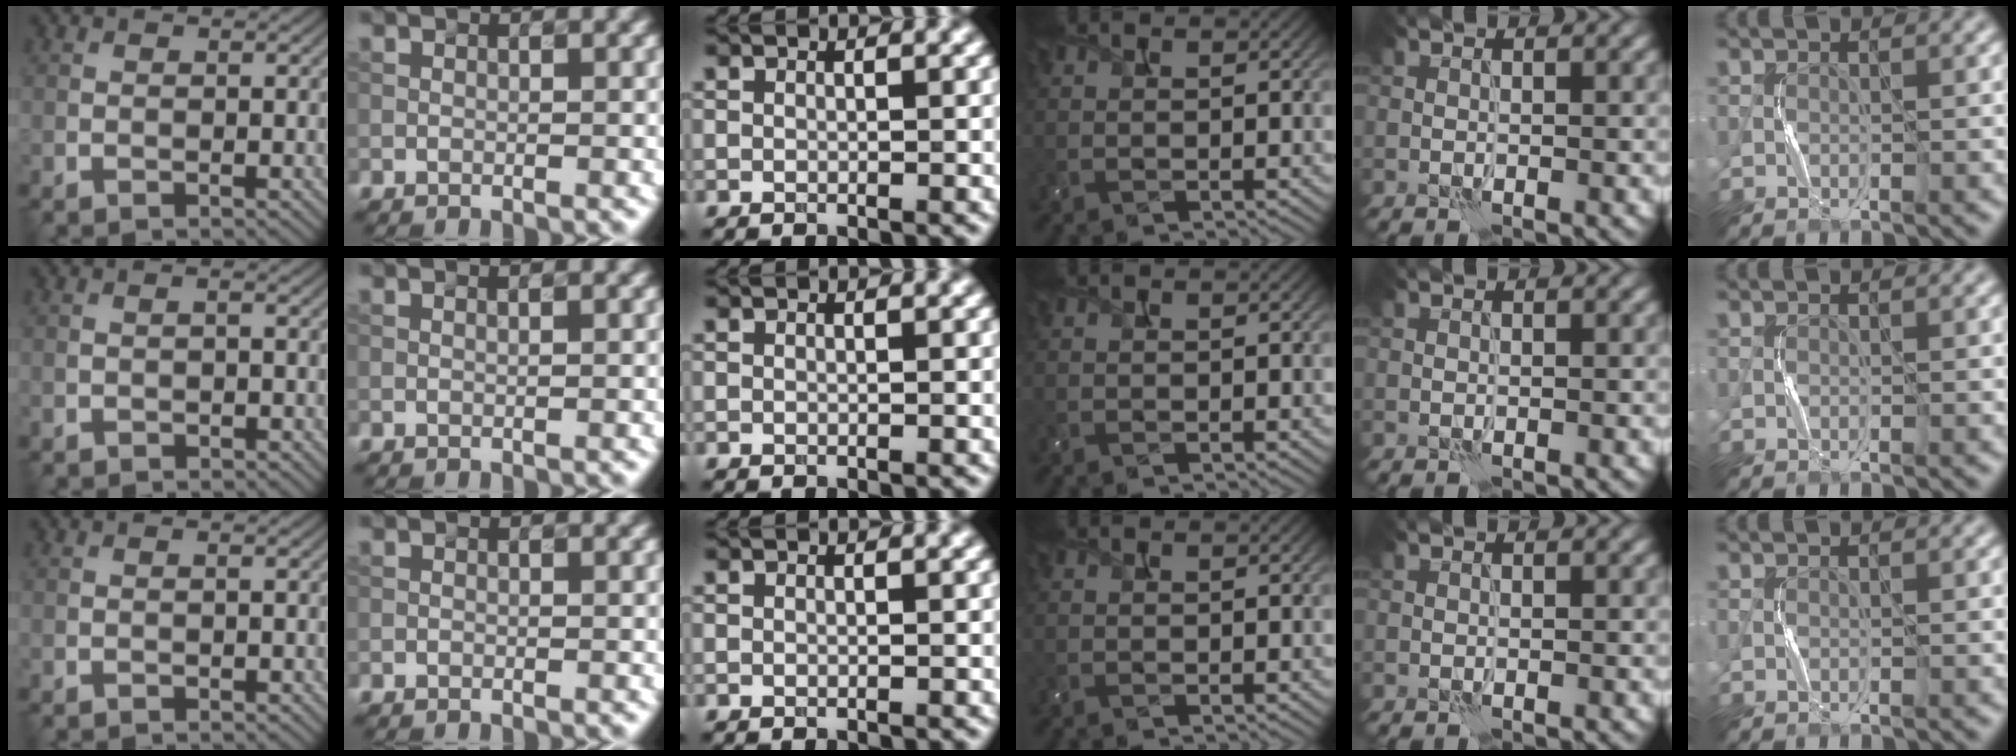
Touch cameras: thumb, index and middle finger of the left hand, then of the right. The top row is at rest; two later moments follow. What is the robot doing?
{"motion": "squeeze", "object": "bubble wrap"}